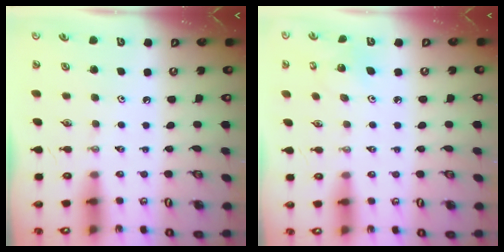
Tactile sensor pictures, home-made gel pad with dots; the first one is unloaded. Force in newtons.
{"total": 3.5, "press": 3.5, "slide": 0.3}